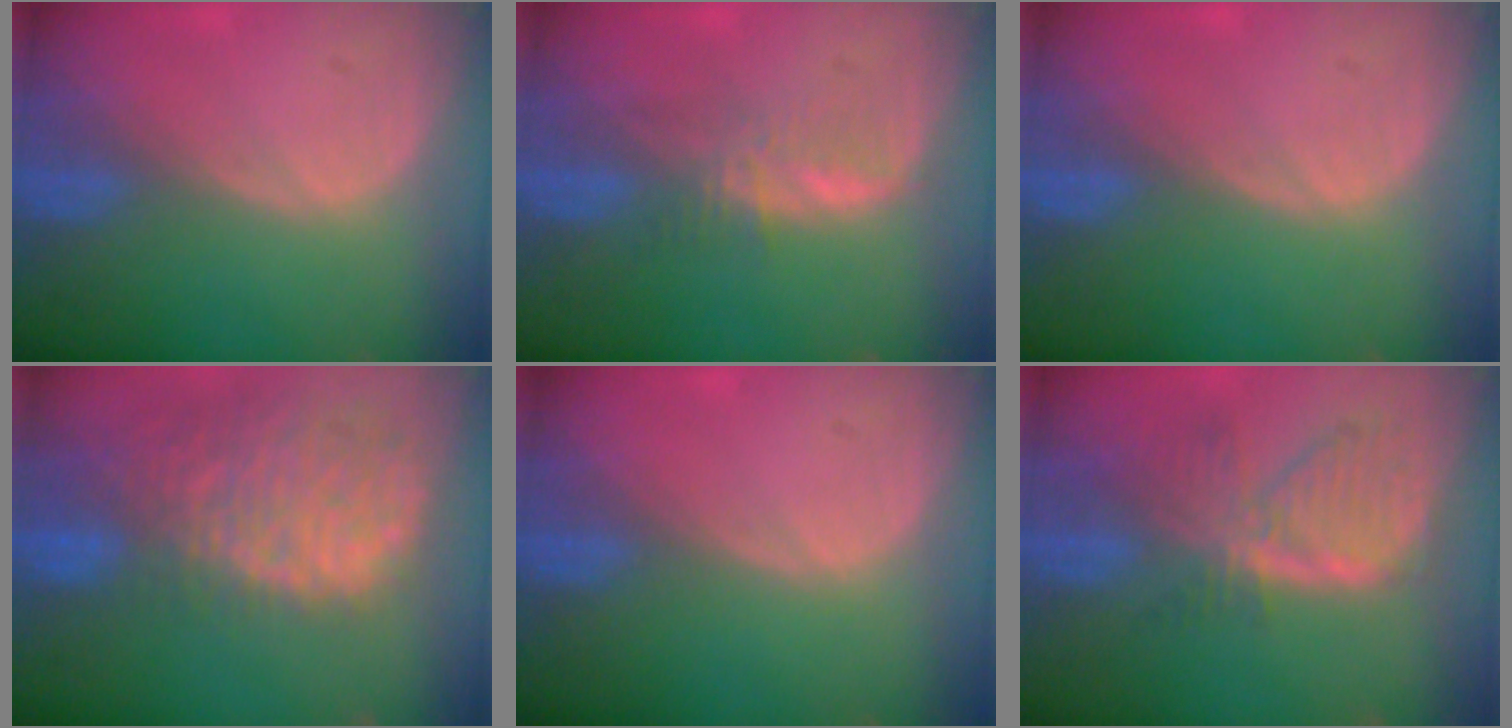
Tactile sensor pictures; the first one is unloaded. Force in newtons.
{"total": 3.4, "press": 3.4, "slide": 0.2}
{"total": 0.0}
{"total": 13.7, "press": 11.2, "slide": 7.9}
{"total": 0.0}
{"total": 8.2, "press": 7.1, "slide": 4.0}